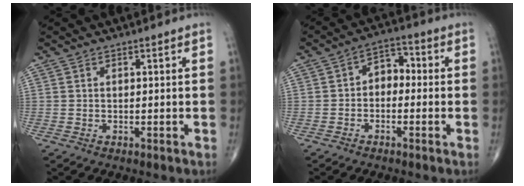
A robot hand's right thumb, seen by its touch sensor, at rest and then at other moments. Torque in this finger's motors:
{"motor_torque": [-0.05, 0.14, 0.43, 0.00, 0.08]}